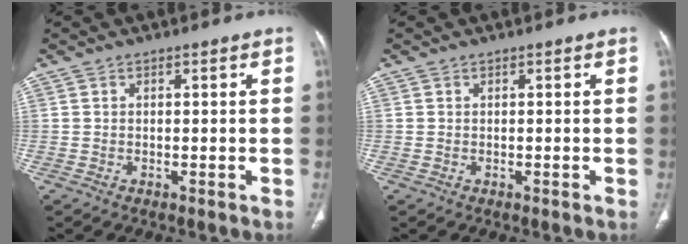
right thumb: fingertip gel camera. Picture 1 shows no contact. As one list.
[{"total": 0.0}]